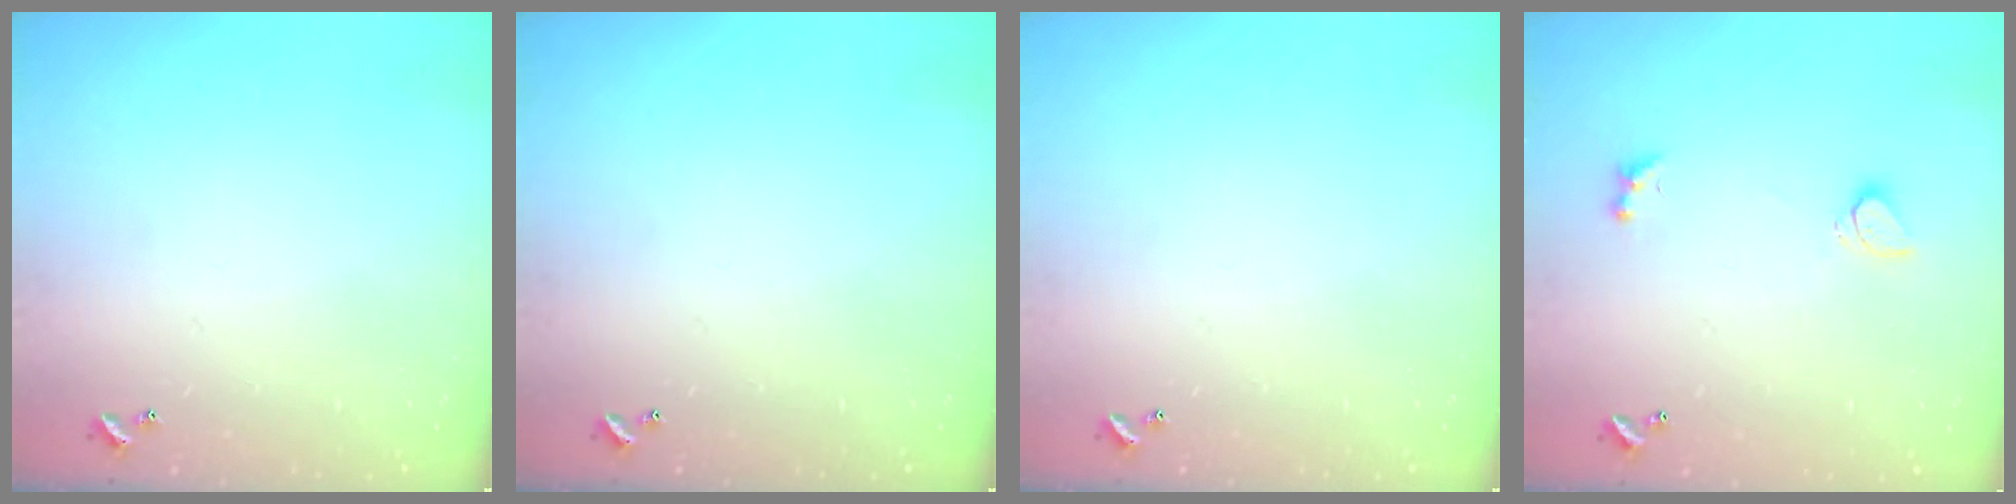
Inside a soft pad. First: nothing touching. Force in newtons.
{"total": 0.0}
{"total": 0.0}
{"total": 2.2, "press": 2.1, "slide": 0.6}